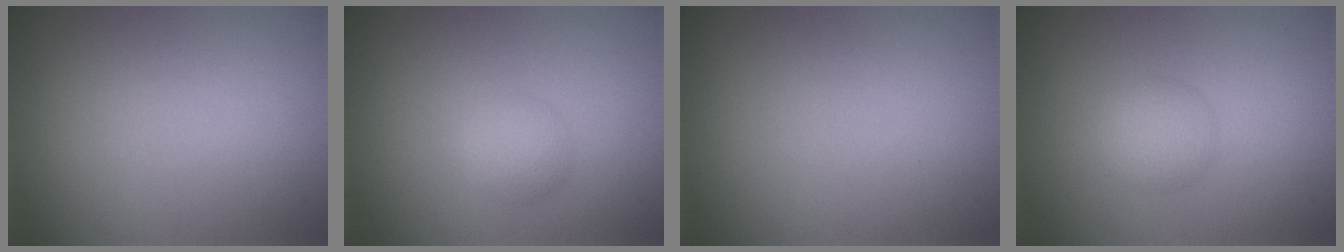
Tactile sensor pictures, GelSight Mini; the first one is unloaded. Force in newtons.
{"total": 1.8, "press": 1.8, "slide": 0.2}
{"total": 0.0}
{"total": 2.3, "press": 2.3, "slide": 0.1}